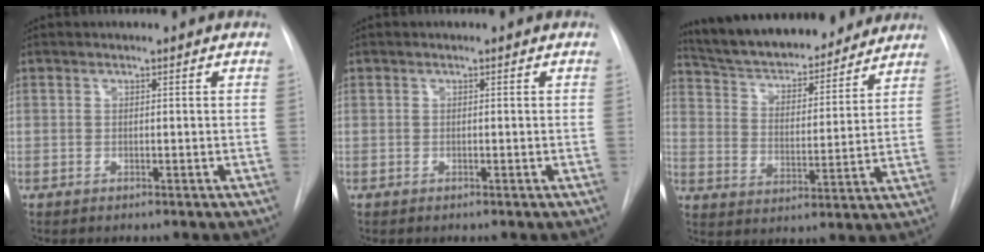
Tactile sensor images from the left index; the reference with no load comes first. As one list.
[{"total": 0.0}, {"total": 20.7, "force": [18.6, 5.4, 7.5], "torque": [-0.128, 0.008, 0.277]}]